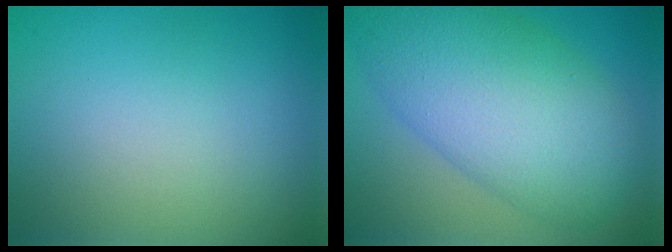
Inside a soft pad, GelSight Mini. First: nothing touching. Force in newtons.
{"total": 11.1, "press": 11.1, "slide": 0.1}